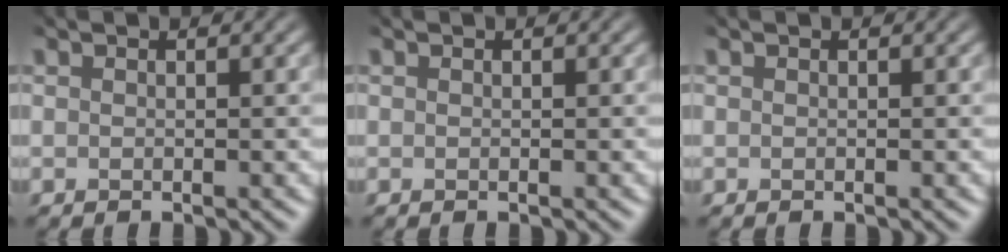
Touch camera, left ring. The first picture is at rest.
{"total": 0.0}
{"total": 0.0}